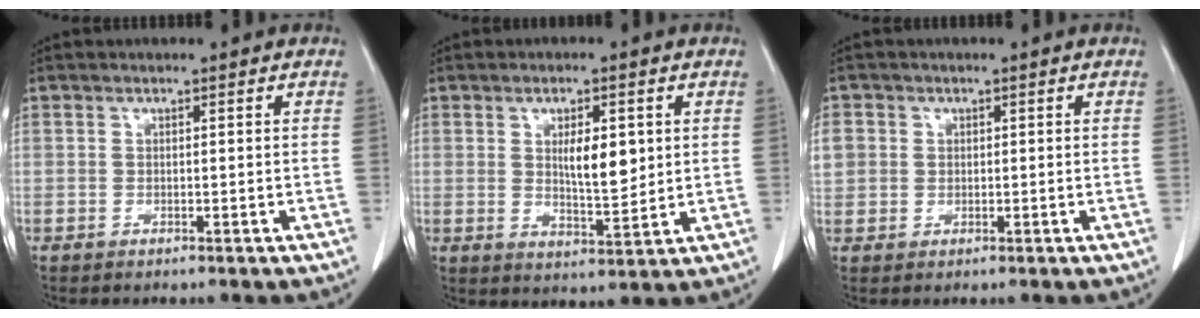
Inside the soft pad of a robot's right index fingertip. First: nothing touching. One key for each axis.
{"total": 6.6, "fx": 1.5, "fy": 2.2, "fz": 6.0, "tx": -0.102, "ty": -0.007, "tz": 0.029}
{"total": 6.0, "fx": 1.2, "fy": 5.5, "fz": 1.9, "tx": -0.067, "ty": 0.017, "tz": 0.032}